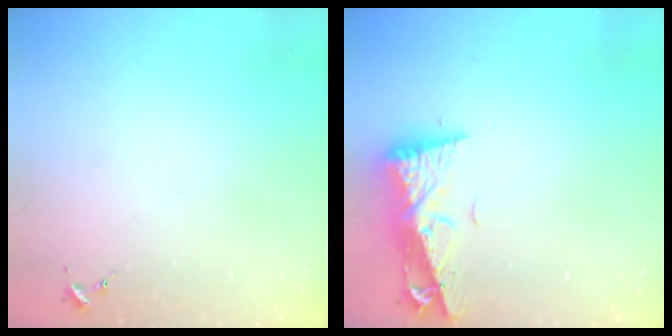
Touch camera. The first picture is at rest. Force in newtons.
{"total": 10.1, "press": 10.0, "slide": 1.4}